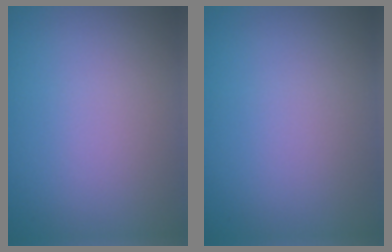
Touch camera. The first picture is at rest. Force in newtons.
{"total": 0.0}